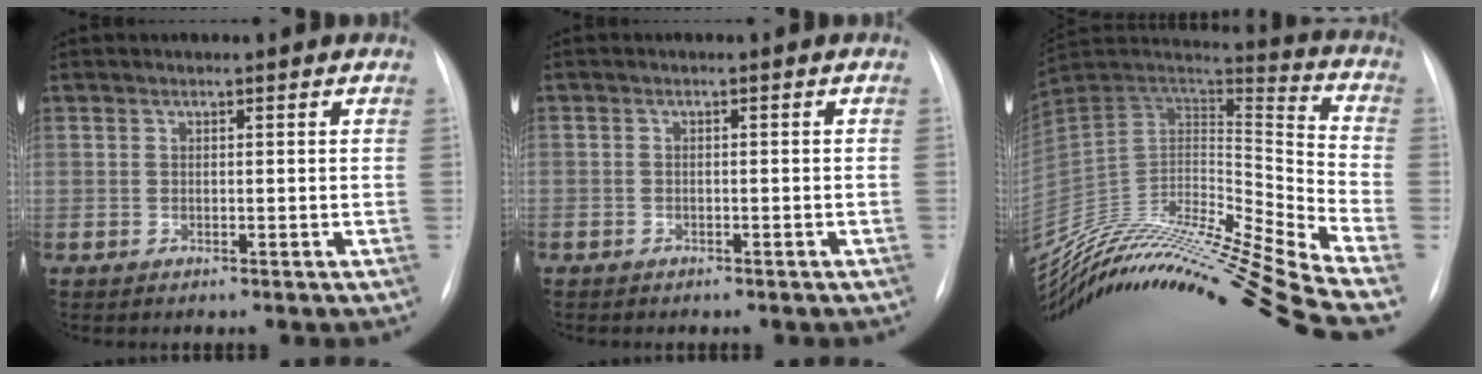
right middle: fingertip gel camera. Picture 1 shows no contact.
{"total": 1.7, "force": [-1.3, 0.9, 0.5], "torque": [-0.009, 0.001, -0.014]}
{"total": 33.0, "force": [-28.3, 0.1, 17.0], "torque": [-0.258, -0.033, -0.457]}